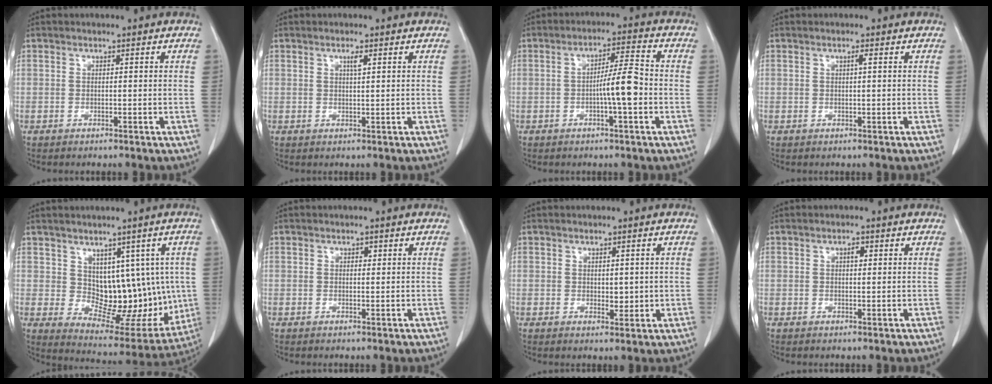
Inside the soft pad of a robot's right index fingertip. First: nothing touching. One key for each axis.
{"total": 1.4, "fx": 0.7, "fy": 0.0, "fz": 1.2, "tx": -0.022, "ty": -0.003, "tz": 0.011}
{"total": 6.4, "fx": -1.4, "fy": 0.3, "fz": 6.2, "tx": -0.107, "ty": 0.008, "tz": -0.024}
{"total": 0.9, "fx": 0.2, "fy": -0.1, "fz": 0.8, "tx": -0.013, "ty": 0.001, "tz": 0.003}
{"total": 12.7, "fx": 1.2, "fy": 7.7, "fz": 10.0, "tx": -0.107, "ty": 0.009, "tz": 0.042}
{"total": 0.7, "fx": 0.3, "fy": 0.4, "fz": 0.5, "tx": -0.007, "ty": -0.002, "tz": 0.005}
{"total": 2.2, "fx": 0.2, "fy": 1.2, "fz": 1.8, "tx": -0.022, "ty": -0.006, "tz": 0.008}
{"total": 1.3, "fx": 0.5, "fy": 0.5, "fz": 1.1, "tx": -0.018, "ty": 0.000, "tz": 0.007}